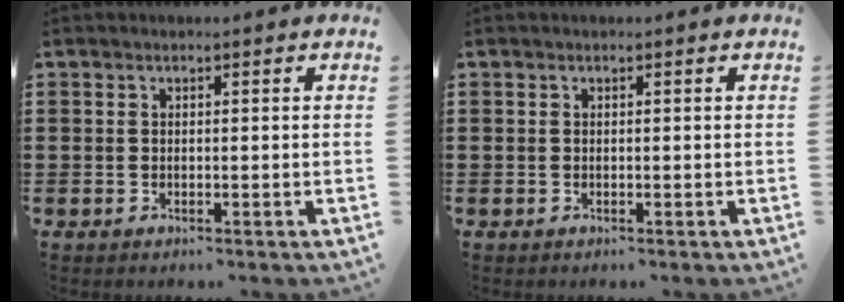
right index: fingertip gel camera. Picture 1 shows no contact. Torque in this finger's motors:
{"motor_torque": [-0.02, 0.00, 0.00, -0.01]}